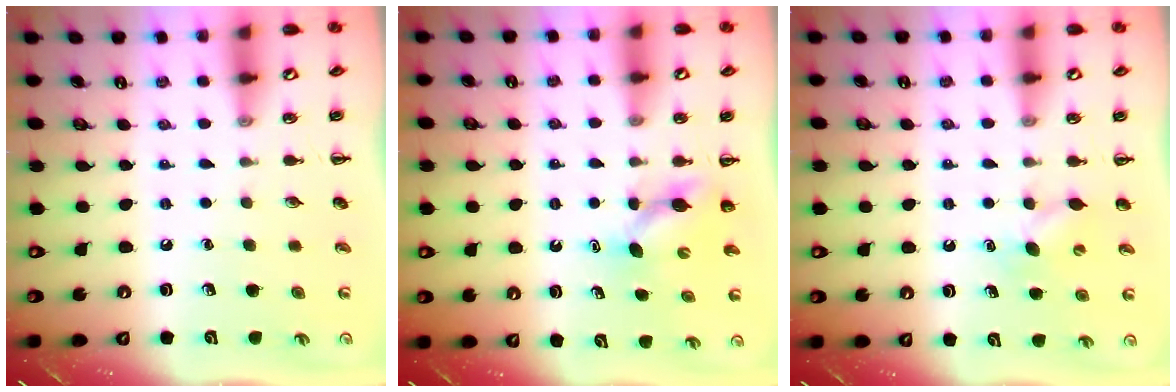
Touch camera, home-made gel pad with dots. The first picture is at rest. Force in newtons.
{"total": 4.0, "press": 3.9, "slide": 1.1}
{"total": 5.1, "press": 4.8, "slide": 1.5}